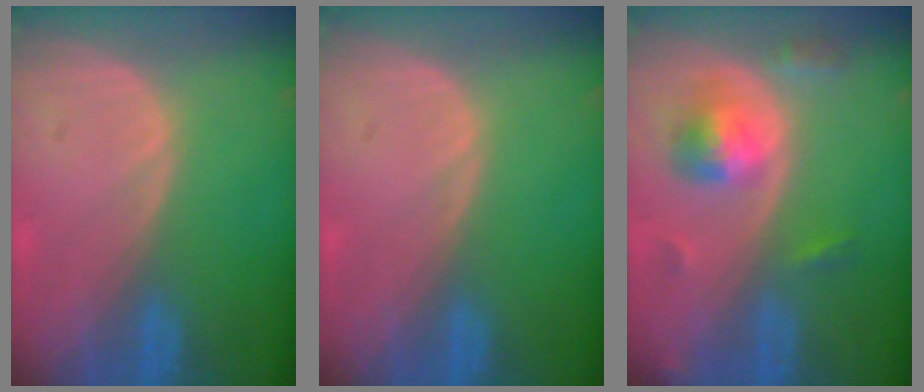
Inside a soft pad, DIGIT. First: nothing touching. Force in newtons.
{"total": 0.0}
{"total": 5.6, "press": 5.2, "slide": 2.0}